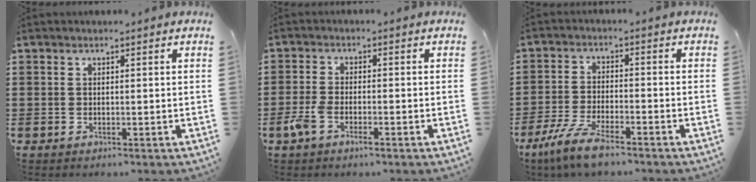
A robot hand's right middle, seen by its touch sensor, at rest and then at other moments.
{"total": 3.6, "force": [-1.7, 1.3, 2.9], "torque": [-0.076, -0.005, -0.039]}
{"total": 6.4, "force": [-4.8, 0.9, 4.0], "torque": [-0.099, -0.013, -0.097]}